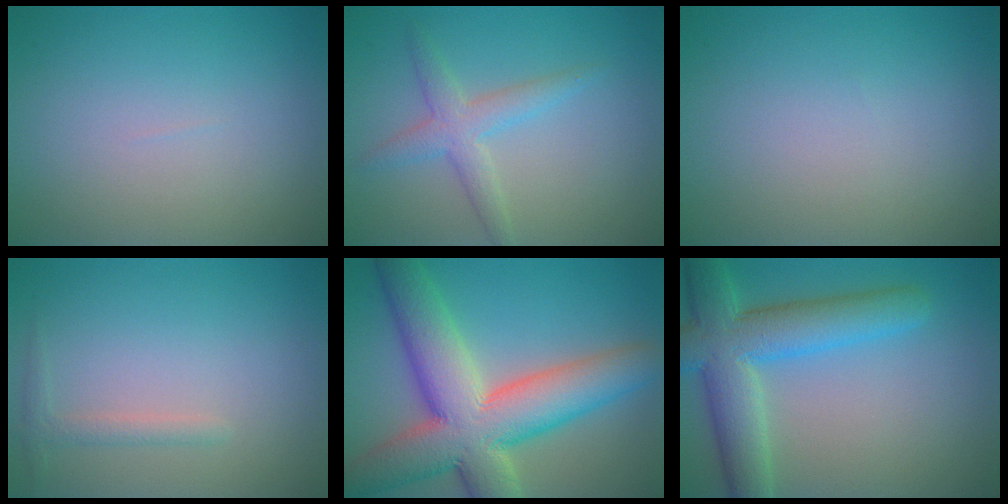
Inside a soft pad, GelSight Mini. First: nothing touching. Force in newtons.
{"total": 2.9, "press": 2.9, "slide": 0.3}
{"total": 0.0}
{"total": 1.3, "press": 1.3, "slide": 0.1}
{"total": 12.1, "press": 12.1, "slide": 0.9}
{"total": 7.9, "press": 7.9, "slide": 0.4}